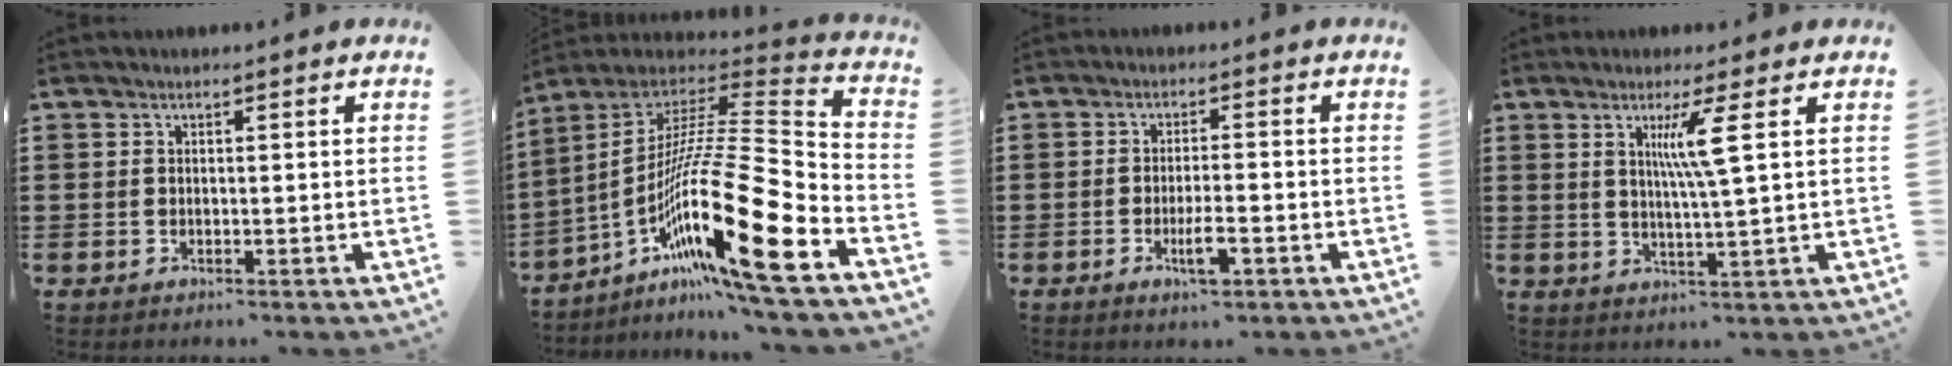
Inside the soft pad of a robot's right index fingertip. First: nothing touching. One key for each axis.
{"total": 21.8, "fx": -9.6, "fy": 2.9, "fz": 19.3, "tx": -0.361, "ty": -0.007, "tz": -0.180}
{"total": 3.8, "fx": -1.7, "fy": 1.0, "fz": 3.2, "tx": -0.058, "ty": 0.000, "tz": -0.033}
{"total": 5.3, "fx": 1.8, "fy": -0.7, "fz": 5.0, "tx": -0.101, "ty": -0.006, "tz": 0.024}